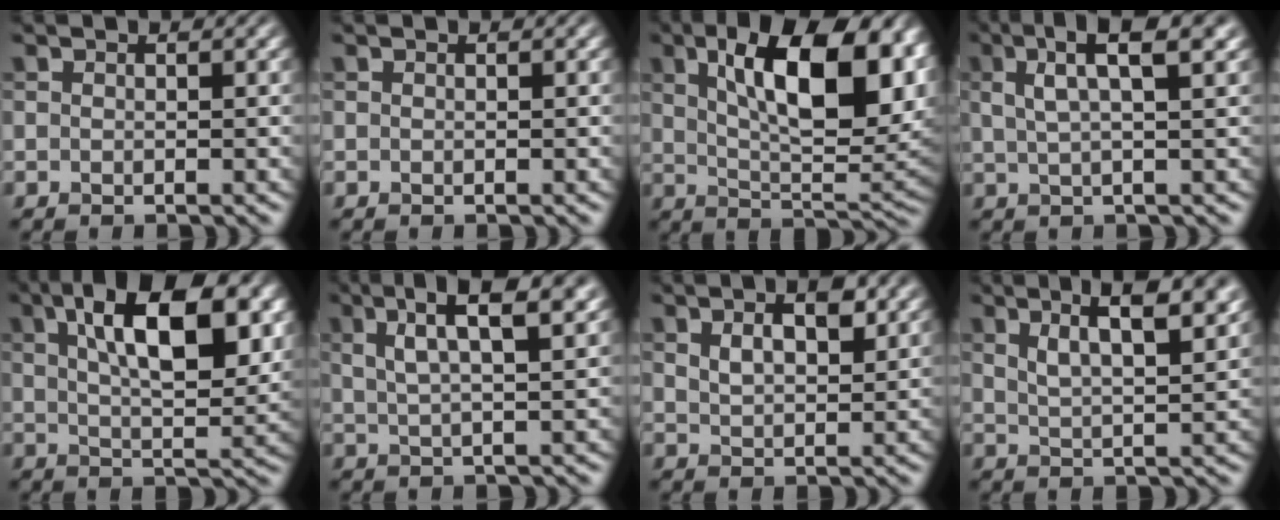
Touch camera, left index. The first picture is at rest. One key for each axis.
{"total": 0.0}
{"total": 14.2, "fx": 4.5, "fy": 5.3, "fz": 12.4, "tx": -0.178, "ty": 0.008, "tz": 0.069}
{"total": 5.9, "fx": 2.4, "fy": 1.2, "fz": 5.2, "tx": -0.075, "ty": 0.013, "tz": 0.036}
{"total": 11.7, "fx": 4.2, "fy": 4.5, "fz": 10.0, "tx": -0.143, "ty": 0.006, "tz": 0.063}
{"total": 7.4, "fx": 3.4, "fy": 2.0, "fz": 6.3, "tx": -0.082, "ty": 0.021, "tz": 0.048}
{"total": 3.9, "fx": 2.0, "fy": 1.5, "fz": 3.0, "tx": -0.056, "ty": 0.001, "tz": 0.036}
{"total": 7.3, "fx": 3.9, "fy": 2.2, "fz": 5.8, "tx": -0.071, "ty": 0.021, "tz": 0.051}